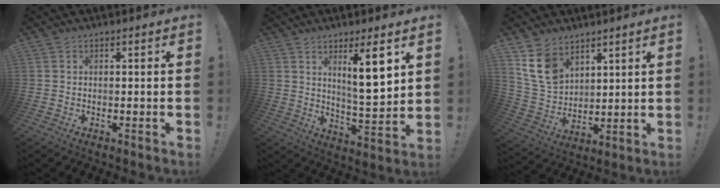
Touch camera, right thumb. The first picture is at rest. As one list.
[{"total": 11.7, "force": [5.6, 2.0, 10.1], "torque": [-0.148, -0.027, 0.083]}, {"total": 13.2, "force": [7.8, 8.9, 6.0], "torque": [-0.114, -0.035, 0.161]}]